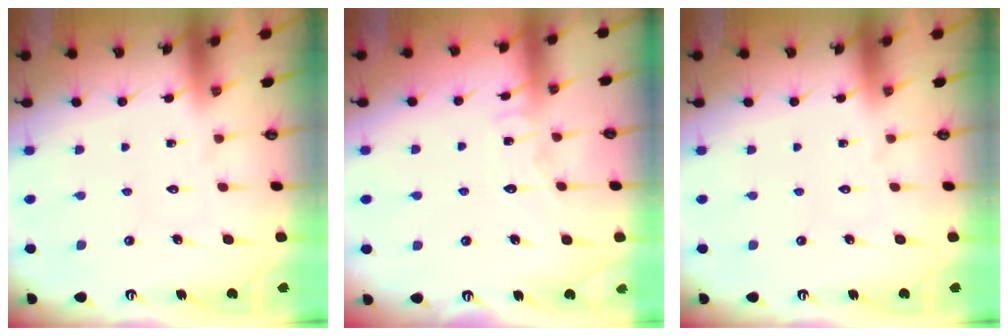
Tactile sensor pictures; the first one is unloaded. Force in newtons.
{"total": 5.9, "press": 5.9, "slide": 0.7}
{"total": 0.0}